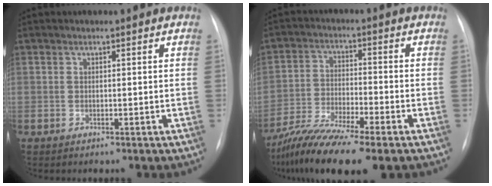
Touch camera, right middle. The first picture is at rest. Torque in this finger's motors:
{"motor_torque": [1.04, -1.10, 0.35, 0.17]}